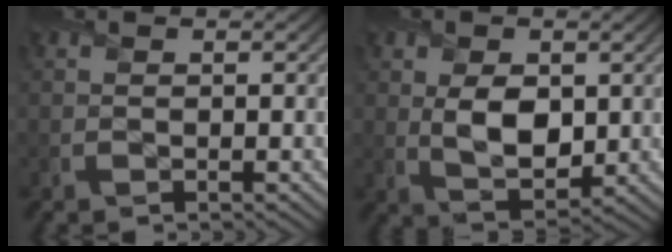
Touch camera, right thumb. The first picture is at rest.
{"total": 6.1, "force": [0.7, 4.0, 4.5], "torque": [-0.090, -0.008, 0.016]}